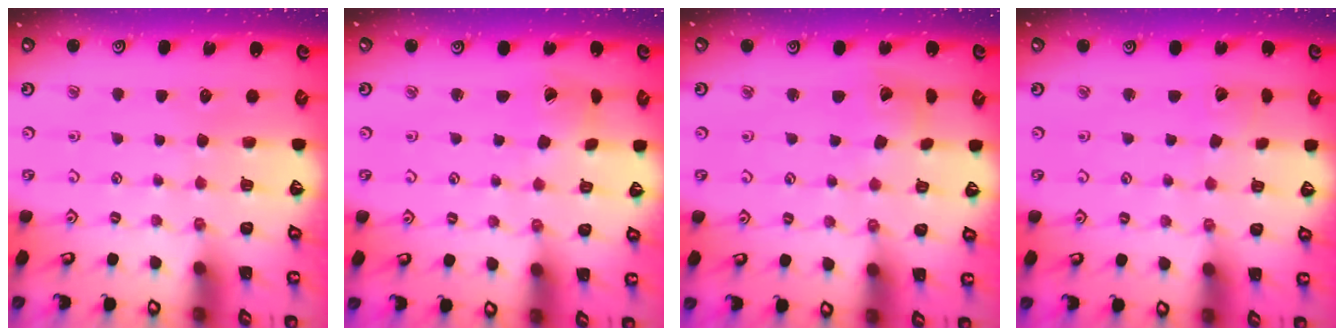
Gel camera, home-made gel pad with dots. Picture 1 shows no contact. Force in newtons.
{"total": 1.8, "press": 1.7, "slide": 0.2}
{"total": 5.3, "press": 5.2, "slide": 0.6}
{"total": 2.8, "press": 2.8, "slide": 0.1}